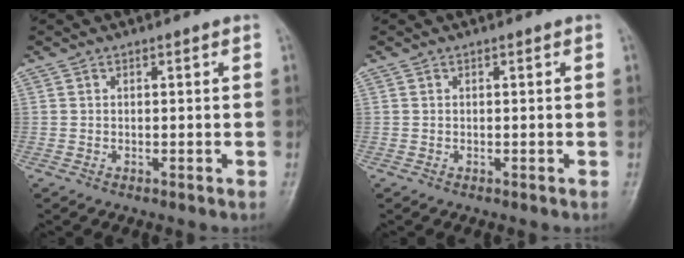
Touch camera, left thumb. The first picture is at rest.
{"total": 0.0}